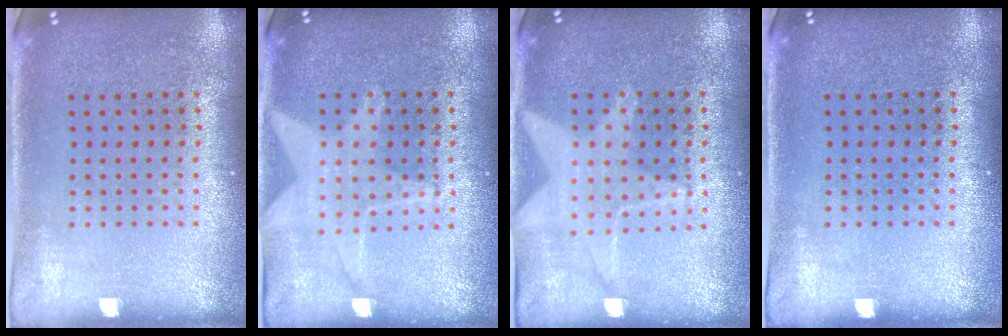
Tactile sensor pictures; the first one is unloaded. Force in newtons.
{"total": 1.2, "press": 1.2, "slide": 0.3}
{"total": 1.1, "press": 1.1, "slide": 0.1}
{"total": 0.0}